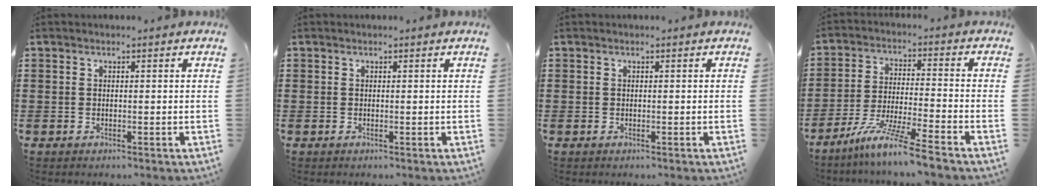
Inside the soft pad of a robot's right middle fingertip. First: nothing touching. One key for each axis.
{"total": 0.0}
{"total": 0.0}
{"total": 8.6, "fx": -7.1, "fy": -0.6, "fz": 4.8, "tx": -0.093, "ty": -0.012, "tz": -0.139}